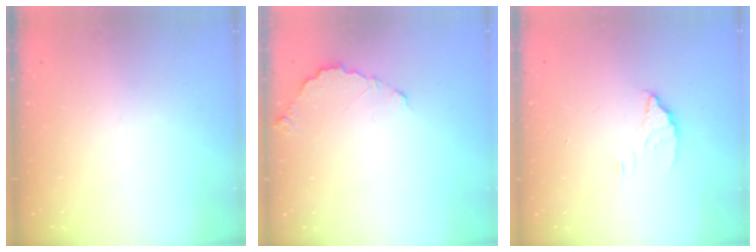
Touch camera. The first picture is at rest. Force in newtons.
{"total": 3.5, "press": 3.5, "slide": 0.3}
{"total": 1.8, "press": 1.8, "slide": 0.1}